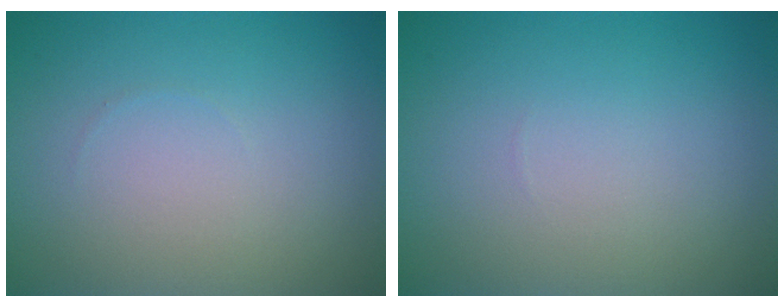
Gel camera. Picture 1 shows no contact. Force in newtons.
{"total": 0.0}